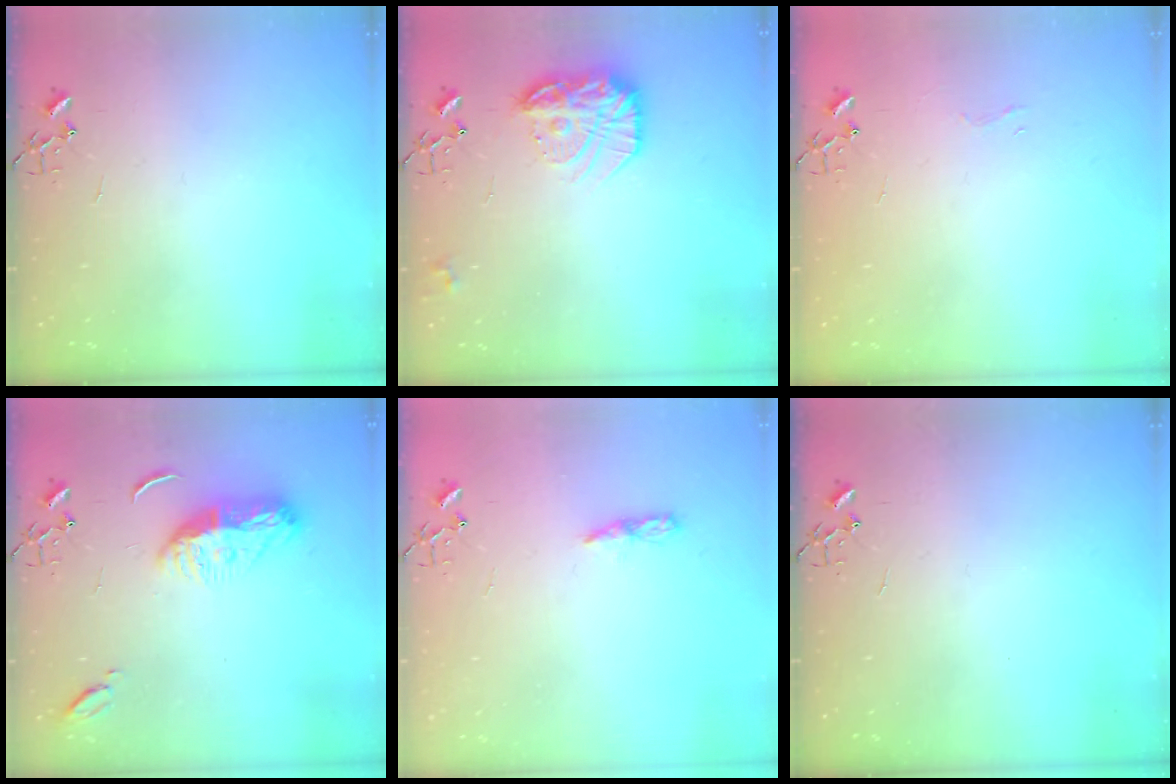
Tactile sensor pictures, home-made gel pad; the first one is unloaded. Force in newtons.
{"total": 17.5, "press": 17.5, "slide": 1.4}
{"total": 3.3, "press": 3.3, "slide": 0.3}
{"total": 11.6, "press": 11.6, "slide": 1.0}
{"total": 5.1, "press": 5.1, "slide": 0.6}
{"total": 0.0}